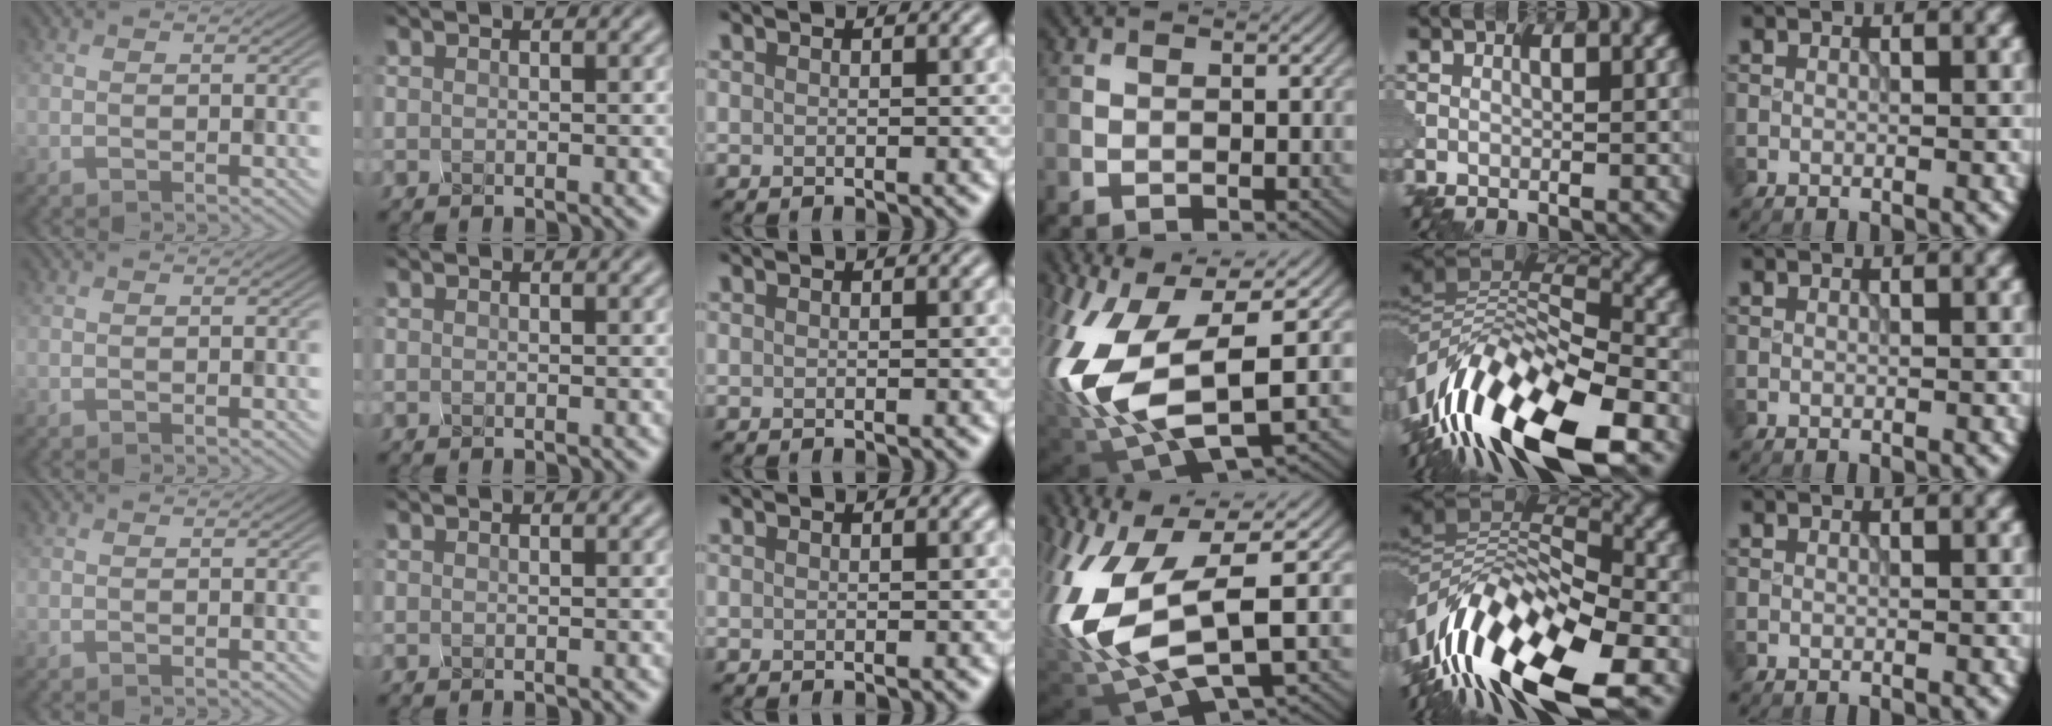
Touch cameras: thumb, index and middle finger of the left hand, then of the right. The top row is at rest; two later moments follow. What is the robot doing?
{"motion": "squeeze", "object": "hand grip exerciser"}